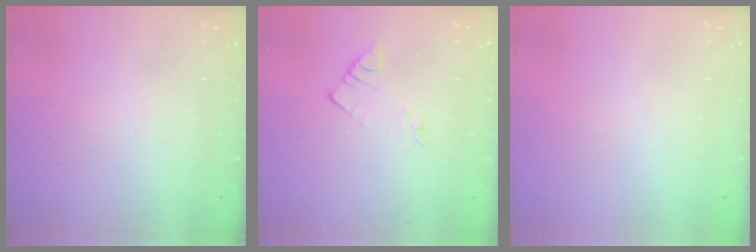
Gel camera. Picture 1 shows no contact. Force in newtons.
{"total": 2.6, "press": 2.6, "slide": 0.3}
{"total": 1.7, "press": 1.7, "slide": 0.1}